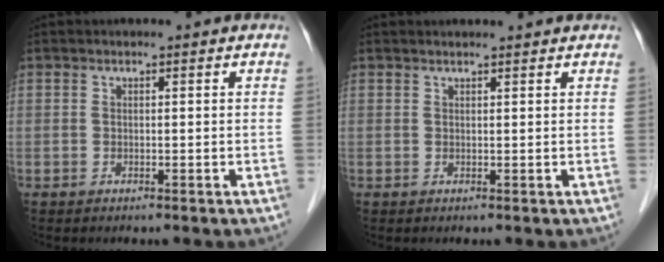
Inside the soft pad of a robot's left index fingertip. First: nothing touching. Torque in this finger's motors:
{"motor_torque": [0.31, -0.45, -0.03, -0.01]}